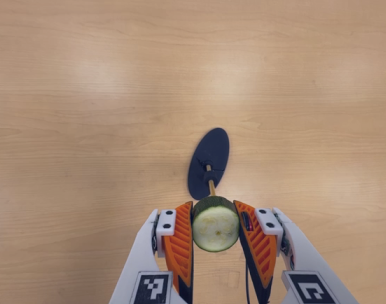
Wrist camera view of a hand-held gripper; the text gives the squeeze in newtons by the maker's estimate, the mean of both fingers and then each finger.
{"total": 12.4, "left": 10.9, "right": 13.9}